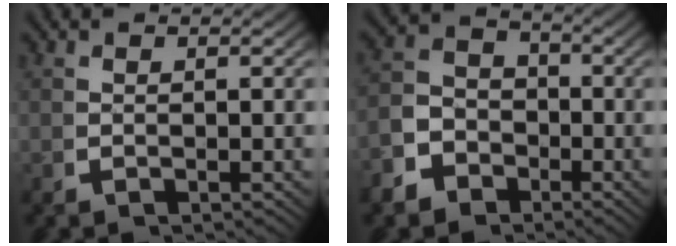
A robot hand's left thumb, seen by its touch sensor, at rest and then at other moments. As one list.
[{"total": 6.6, "force": [-2.2, 5.7, 2.7], "torque": [-0.031, -0.008, -0.049]}]